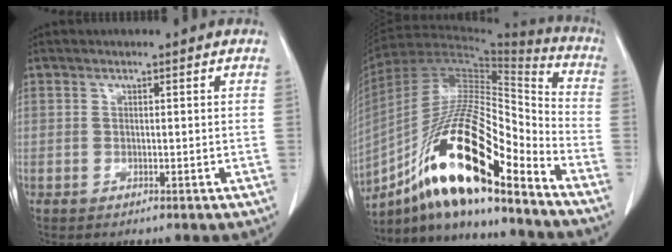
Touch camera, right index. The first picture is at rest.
{"total": 22.5, "force": [-13.3, 4.0, 17.7], "torque": [-0.338, -0.008, -0.237]}